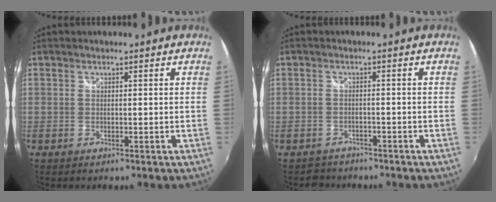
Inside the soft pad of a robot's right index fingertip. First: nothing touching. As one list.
[{"total": 3.2, "force": [-2.8, 1.5, -0.2], "torque": [-0.008, 0.004, -0.048]}]